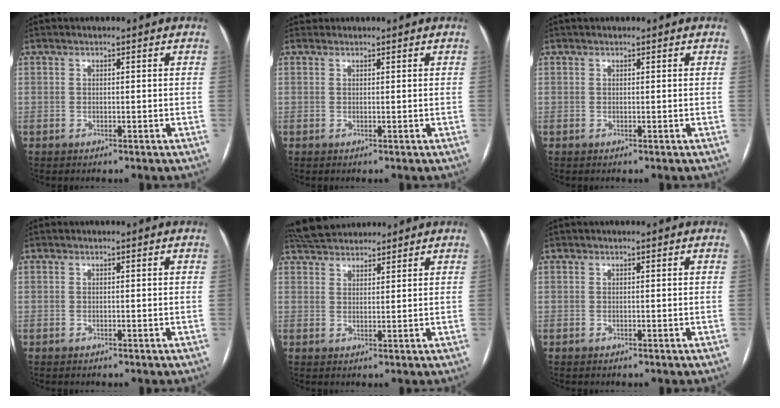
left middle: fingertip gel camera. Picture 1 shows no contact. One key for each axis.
{"total": 0.5, "fx": 0.5, "fy": 0.2, "fz": -0.2, "tx": -0.001, "ty": 0.009, "tz": 0.010}
{"total": 0.7, "fx": 0.6, "fy": 0.3, "fz": 0.1, "tx": -0.008, "ty": 0.016, "tz": 0.012}
{"total": 0.0}
{"total": 7.4, "fx": 6.9, "fy": 1.9, "fz": 1.7, "tx": -0.036, "ty": 0.033, "tz": 0.119}
{"total": 0.0}